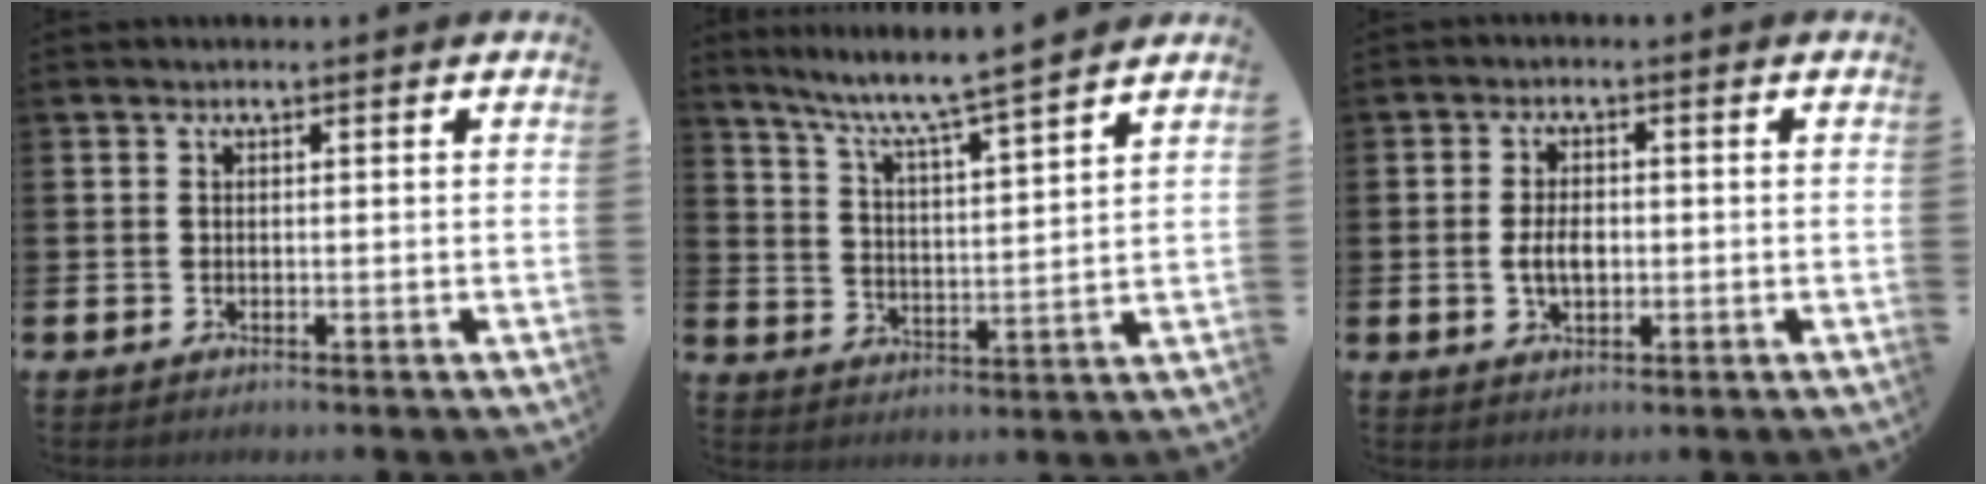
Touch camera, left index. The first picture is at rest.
{"total": 7.1, "force": [6.7, -0.2, 2.5], "torque": [-0.080, -0.053, 0.111]}
{"total": 3.7, "force": [-0.2, 2.2, 2.9], "torque": [-0.047, 0.003, -0.006]}